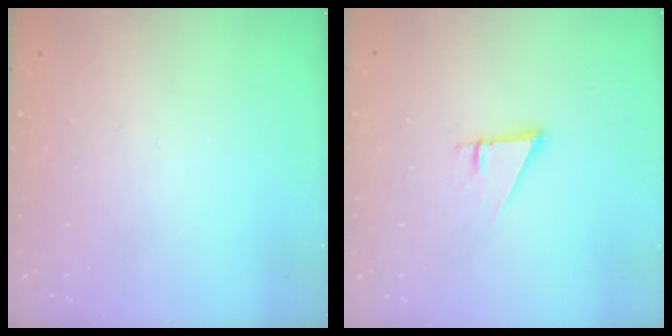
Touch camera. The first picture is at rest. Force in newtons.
{"total": 2.7, "press": 2.7, "slide": 0.1}